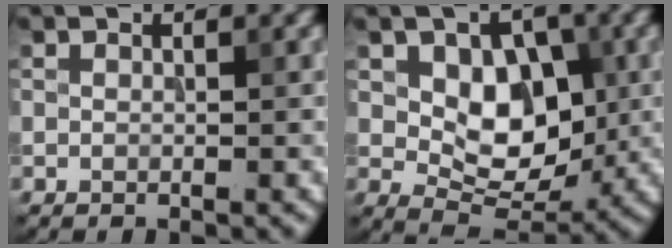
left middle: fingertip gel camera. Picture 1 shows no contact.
{"total": 6.5, "force": [0.6, 4.3, 4.8], "torque": [-0.070, -0.011, 0.013]}